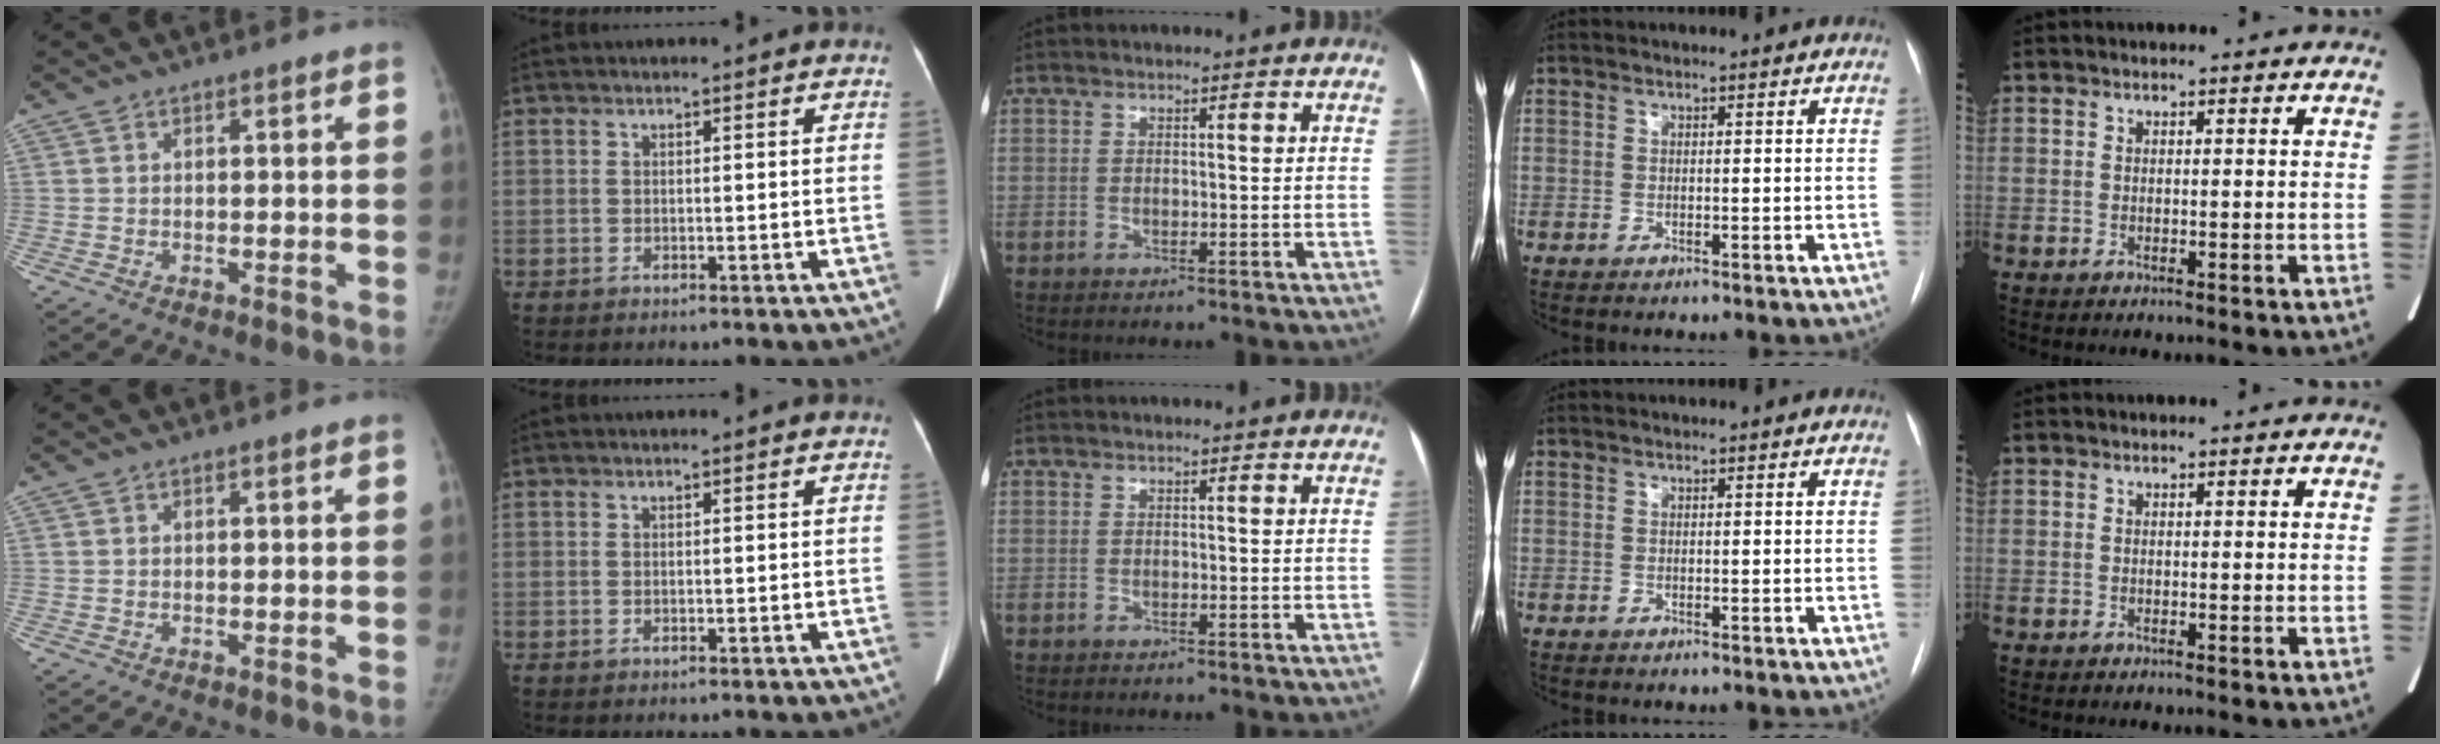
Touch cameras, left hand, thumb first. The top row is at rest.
{}